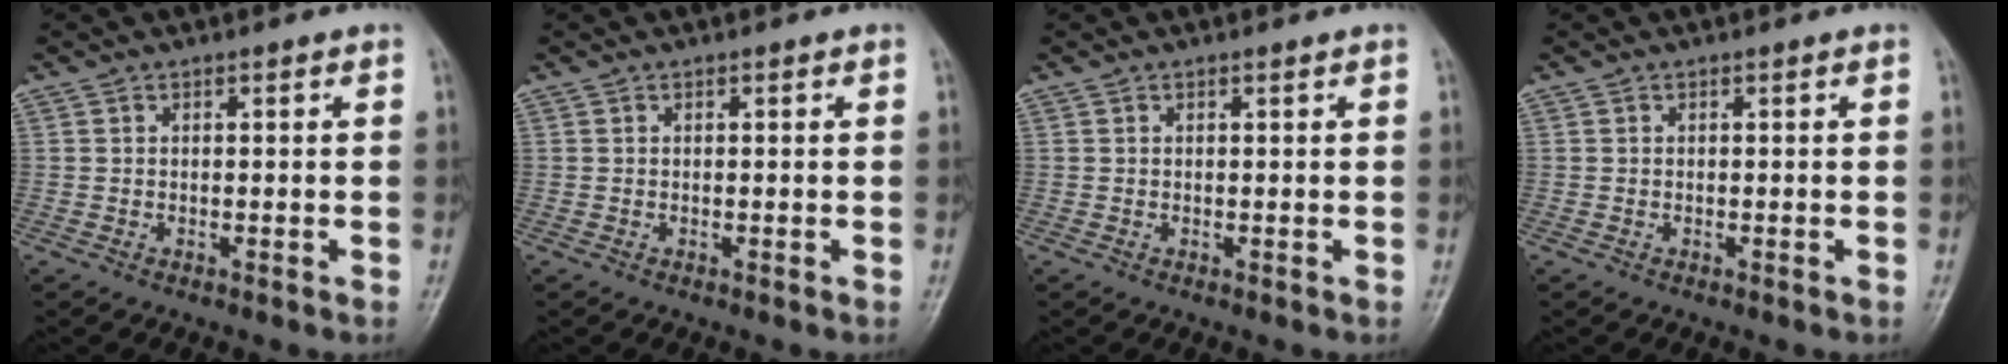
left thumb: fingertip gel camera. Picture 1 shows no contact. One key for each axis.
{"total": 0.0}
{"total": 0.0}
{"total": 0.0}